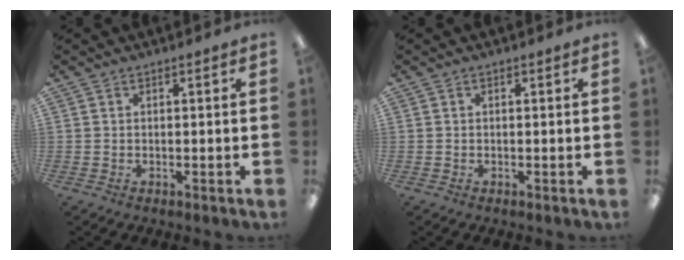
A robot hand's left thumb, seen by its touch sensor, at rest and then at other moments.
{"total": 0.0}